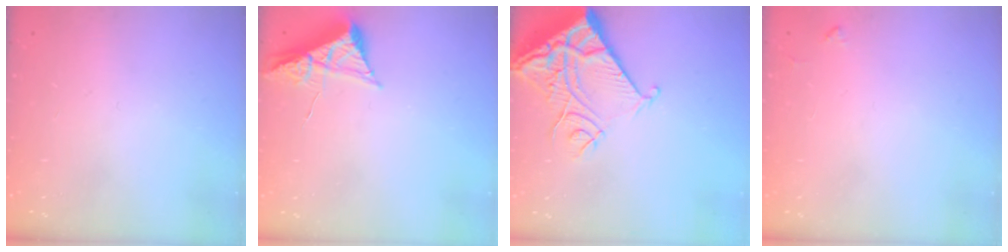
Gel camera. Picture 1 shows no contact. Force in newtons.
{"total": 7.9, "press": 7.9, "slide": 0.8}
{"total": 12.8, "press": 12.7, "slide": 1.7}
{"total": 3.5, "press": 3.5, "slide": 0.5}